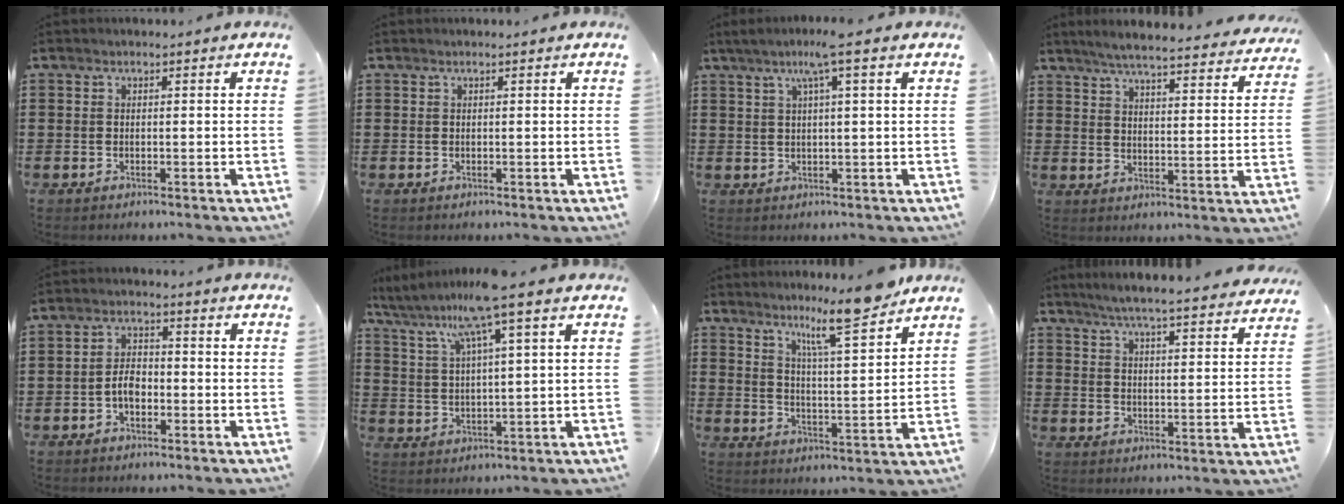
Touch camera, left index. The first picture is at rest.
{"total": 0.0}
{"total": 4.6, "force": [2.2, -0.5, 4.0], "torque": [-0.083, 0.001, 0.036]}
{"total": 5.2, "force": [4.8, -0.2, 2.0], "torque": [-0.060, -0.030, 0.081]}
{"total": 3.5, "force": [-1.3, 2.0, 2.7], "torque": [-0.064, 0.001, -0.029]}
{"total": 8.3, "force": [5.8, 0.2, 6.0], "torque": [-0.134, -0.019, 0.099]}
{"total": 9.6, "force": [7.8, 0.5, 5.6], "torque": [-0.099, -0.044, 0.131]}
{"total": 5.1, "force": [4.8, -0.7, 1.8], "torque": [-0.057, -0.035, 0.079]}